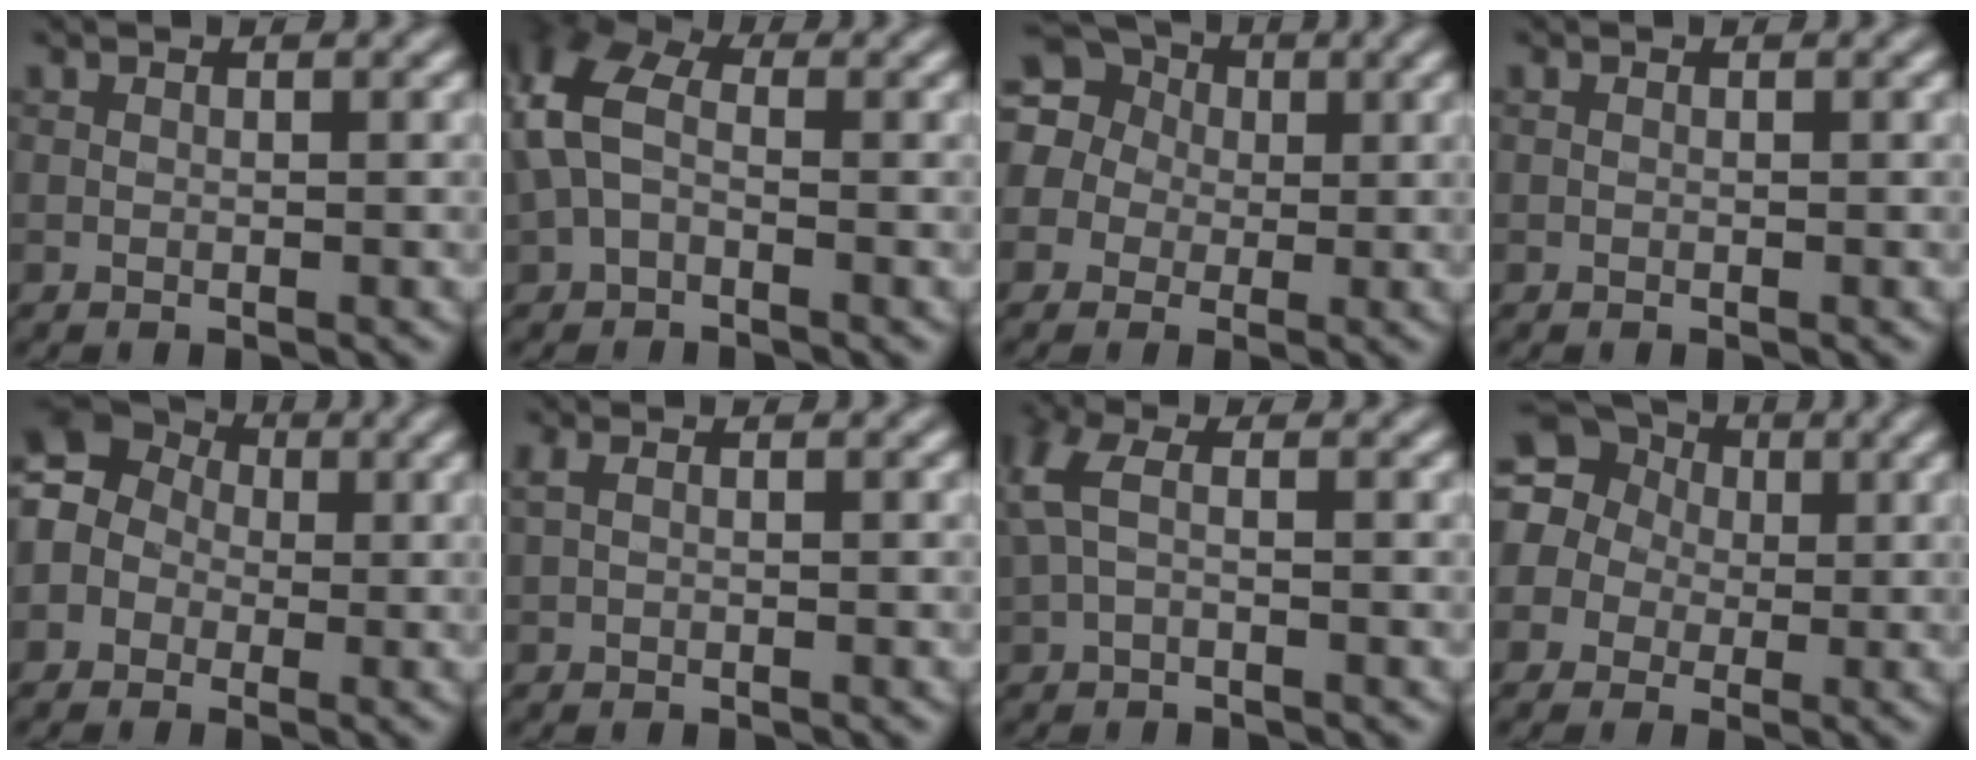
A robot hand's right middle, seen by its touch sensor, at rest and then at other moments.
{"total": 5.8, "force": [0.4, 3.8, 4.3], "torque": [-0.111, 0.012, -0.007]}
{"total": 10.1, "force": [2.4, 9.2, 3.5], "torque": [-0.100, 0.047, 0.013]}
{"total": 0.0}
{"total": 6.8, "force": [-0.3, 6.3, 2.6], "torque": [-0.057, 0.029, -0.044]}
{"total": 1.1, "force": [0.4, 0.4, 0.9], "torque": [-0.024, 0.005, 0.006]}
{"total": 3.2, "force": [0.3, 1.5, 2.8], "torque": [-0.076, 0.012, -0.001]}
{"total": 11.2, "force": [2.2, 10.3, 3.9], "torque": [-0.104, 0.042, 0.004]}